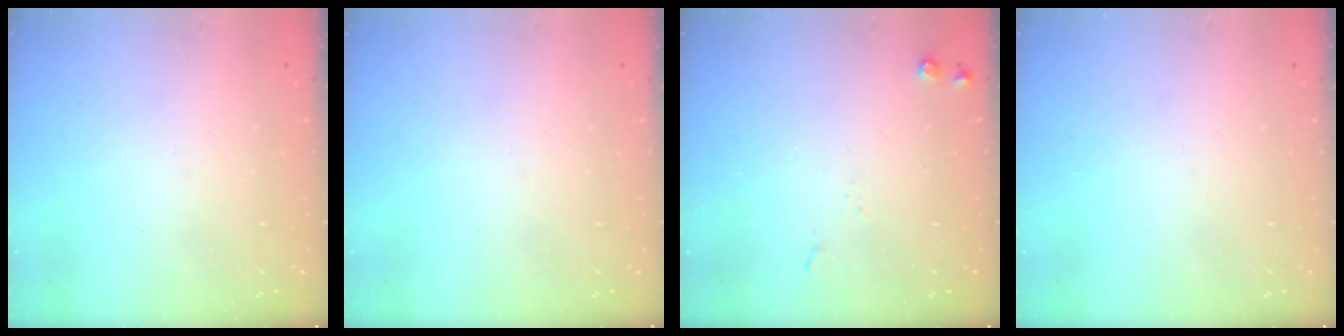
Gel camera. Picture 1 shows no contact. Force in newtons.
{"total": 0.0}
{"total": 4.4, "press": 4.3, "slide": 0.7}
{"total": 0.0}